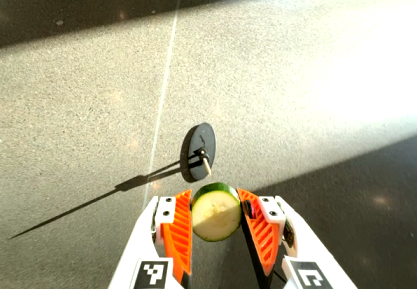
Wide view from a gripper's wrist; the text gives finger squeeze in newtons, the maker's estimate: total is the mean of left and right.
{"total": 12.4, "left": 12.9, "right": 11.9}